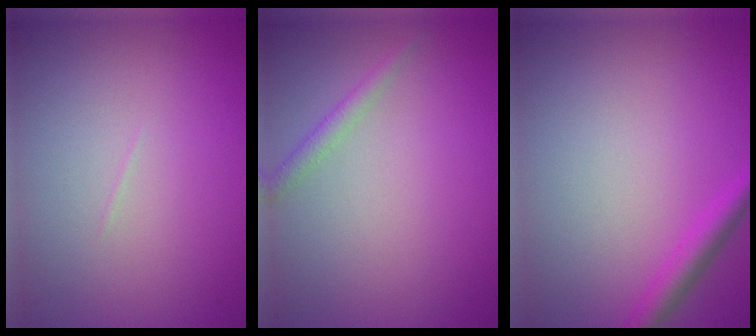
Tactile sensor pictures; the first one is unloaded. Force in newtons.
{"total": 1.3, "press": 1.3, "slide": 0.0}
{"total": 2.2, "press": 2.2, "slide": 0.1}